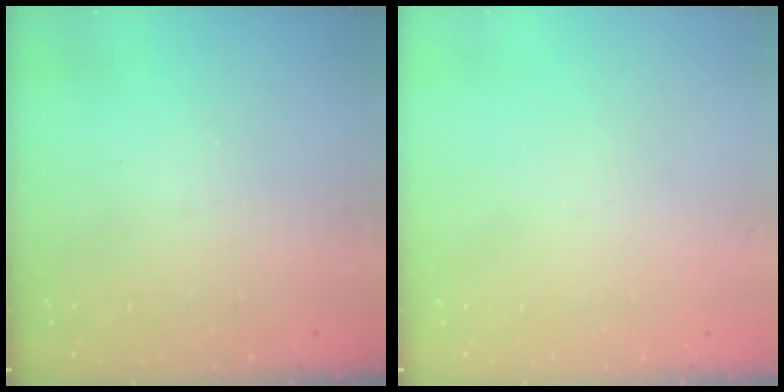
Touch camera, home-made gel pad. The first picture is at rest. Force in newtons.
{"total": 0.0}